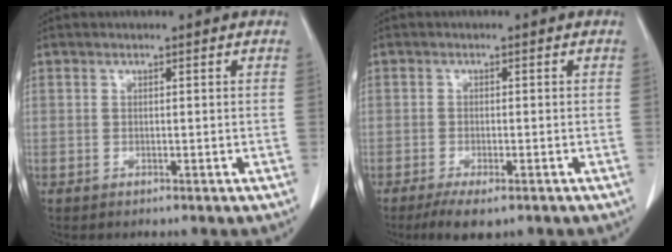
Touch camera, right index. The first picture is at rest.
{"total": 4.7, "force": [-3.2, 1.2, 3.2], "torque": [-0.052, -0.010, -0.047]}